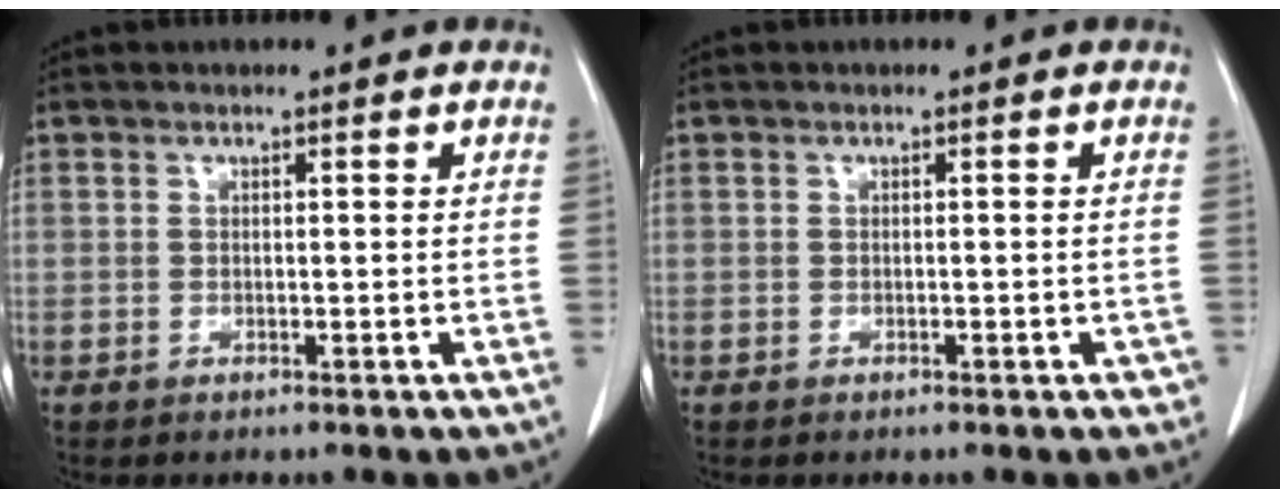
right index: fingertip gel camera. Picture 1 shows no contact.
{"total": 1.7, "force": [-1.1, 0.6, 1.2], "torque": [-0.007, 0.001, -0.012]}